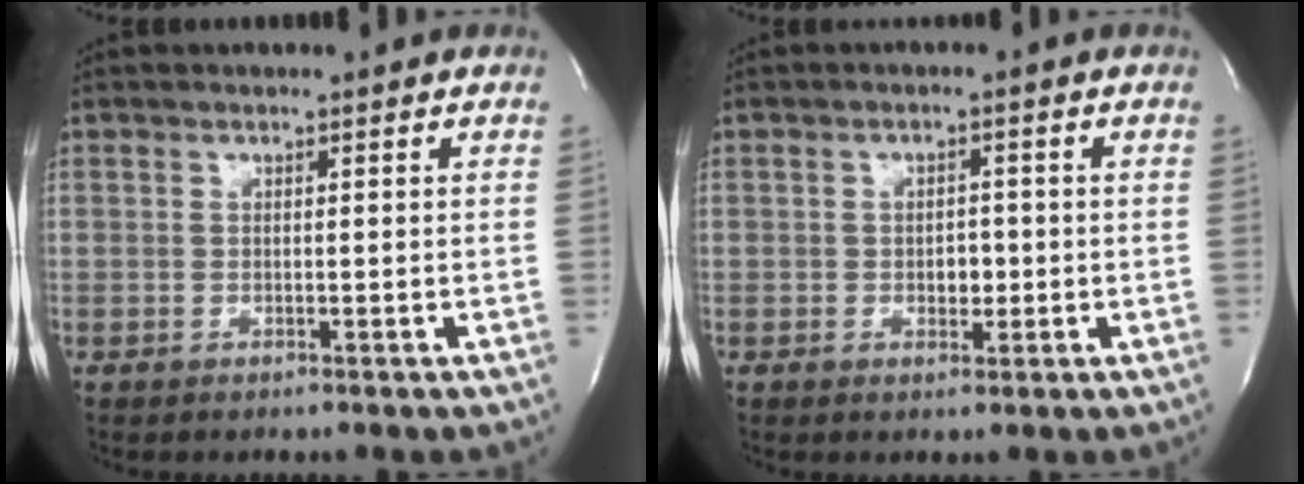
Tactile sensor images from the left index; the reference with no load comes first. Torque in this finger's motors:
{"motor_torque": [0.28, -0.03, 0.03, 0.03]}